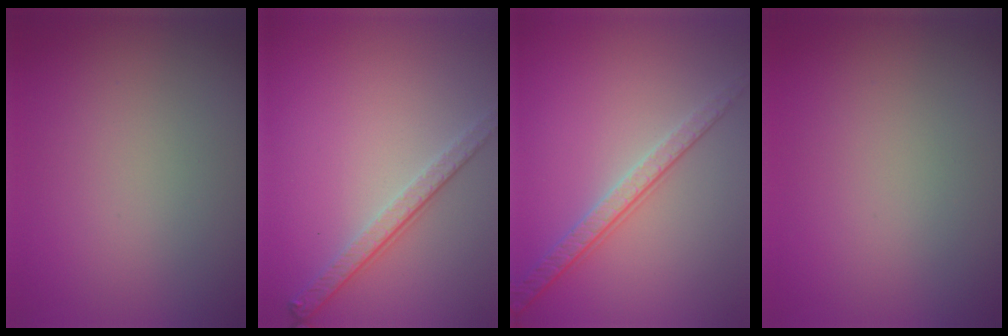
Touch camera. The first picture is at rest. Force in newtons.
{"total": 2.9, "press": 2.5, "slide": 1.5}
{"total": 2.8, "press": 2.4, "slide": 1.5}
{"total": 0.0}